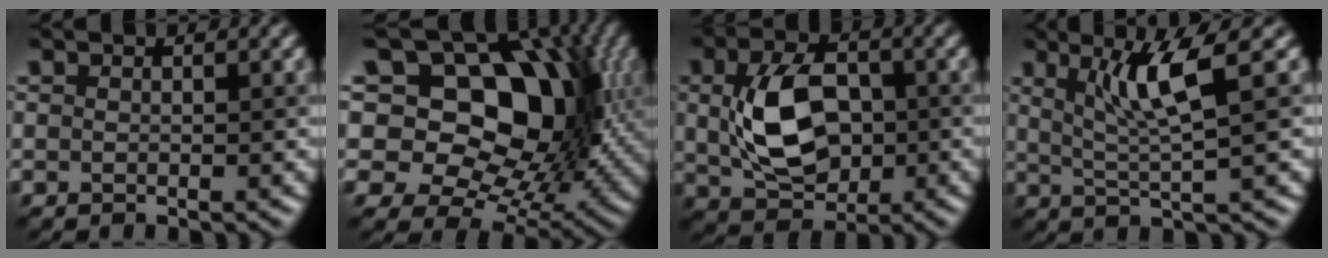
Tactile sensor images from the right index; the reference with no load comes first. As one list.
[{"total": 14.0, "force": [4.3, 9.1, 9.8], "torque": [-0.128, 0.019, 0.067]}, {"total": 7.1, "force": [0.1, 4.8, 5.2], "torque": [-0.117, -0.002, 0.009]}, {"total": 4.6, "force": [2.1, 0.5, 4.1], "torque": [-0.088, -0.002, 0.045]}]